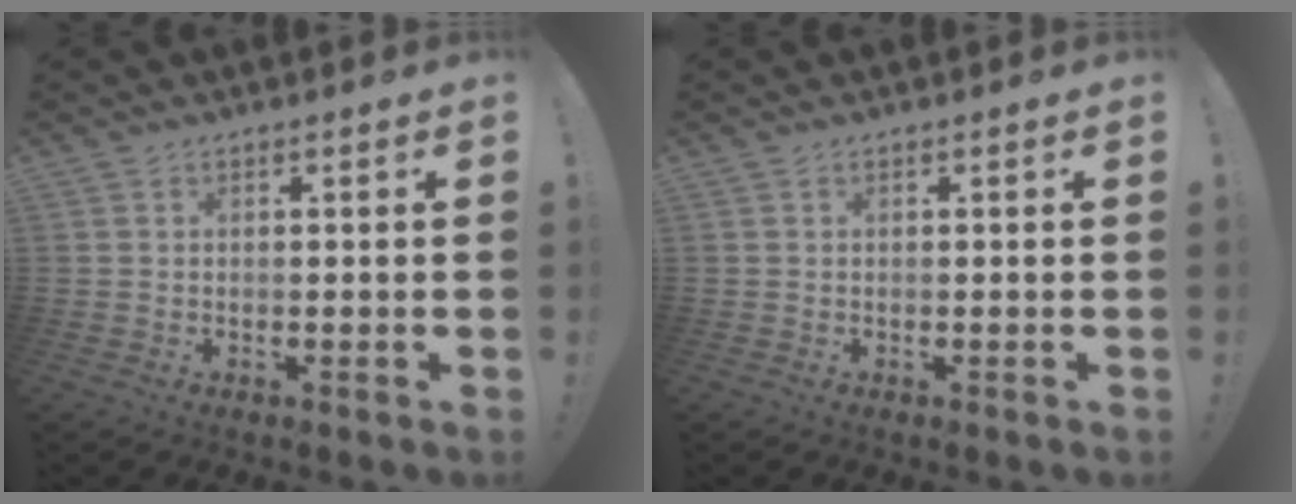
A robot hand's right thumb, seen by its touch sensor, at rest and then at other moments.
{"total": 0.0}